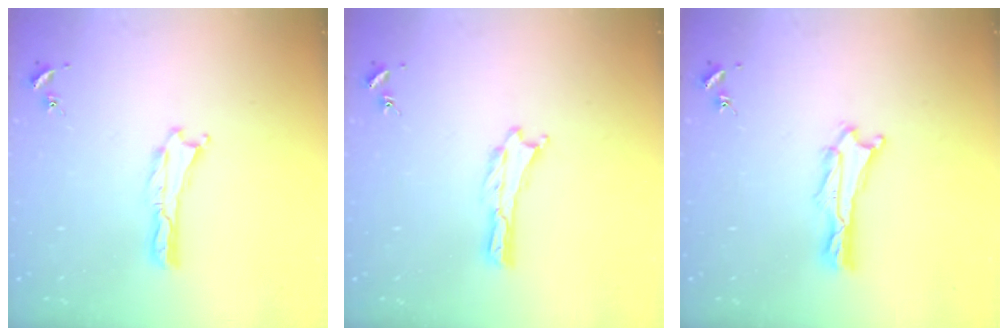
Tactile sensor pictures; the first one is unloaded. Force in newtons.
{"total": 0.0}
{"total": 0.9, "press": 0.9, "slide": 0.2}